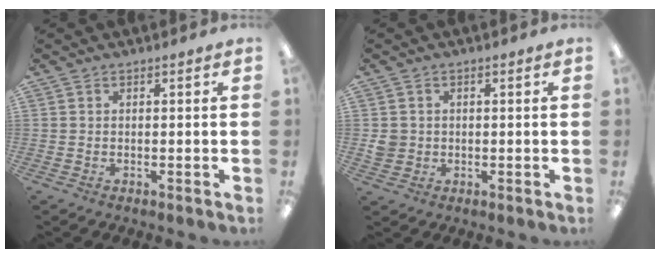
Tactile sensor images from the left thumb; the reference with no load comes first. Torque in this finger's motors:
{"motor_torque": [-0.05, 0.06, 0.03, -0.02, 0.00]}